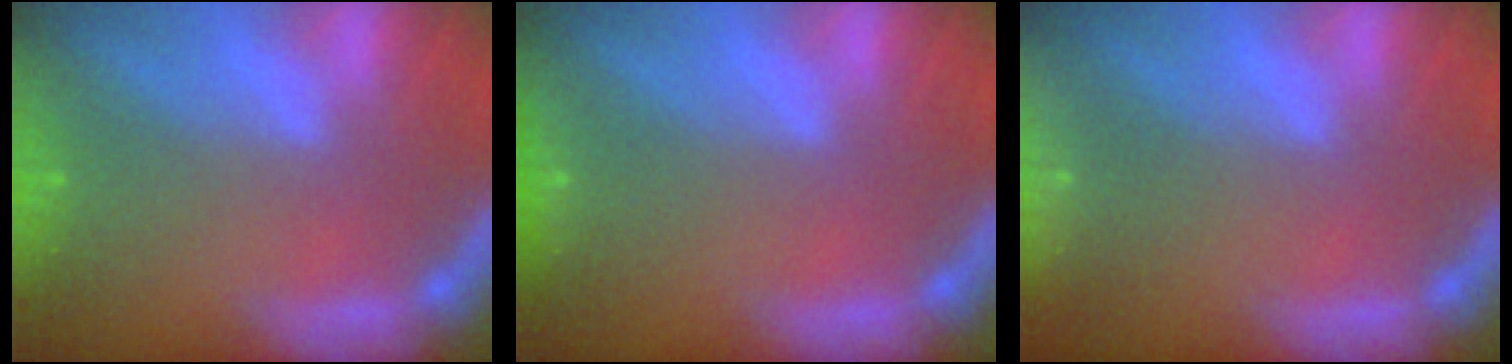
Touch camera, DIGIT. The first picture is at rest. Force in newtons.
{"total": 0.9}
{"total": 9.0}